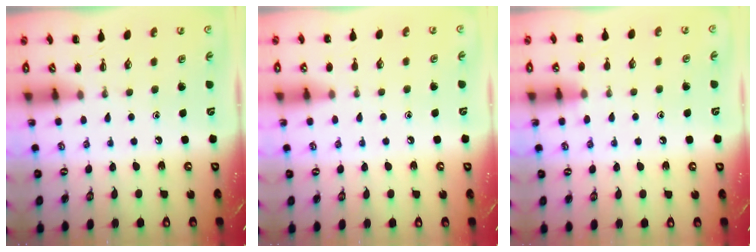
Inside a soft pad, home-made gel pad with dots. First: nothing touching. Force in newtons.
{"total": 5.6, "press": 5.2, "slide": 2.2}
{"total": 7.2, "press": 6.8, "slide": 2.4}